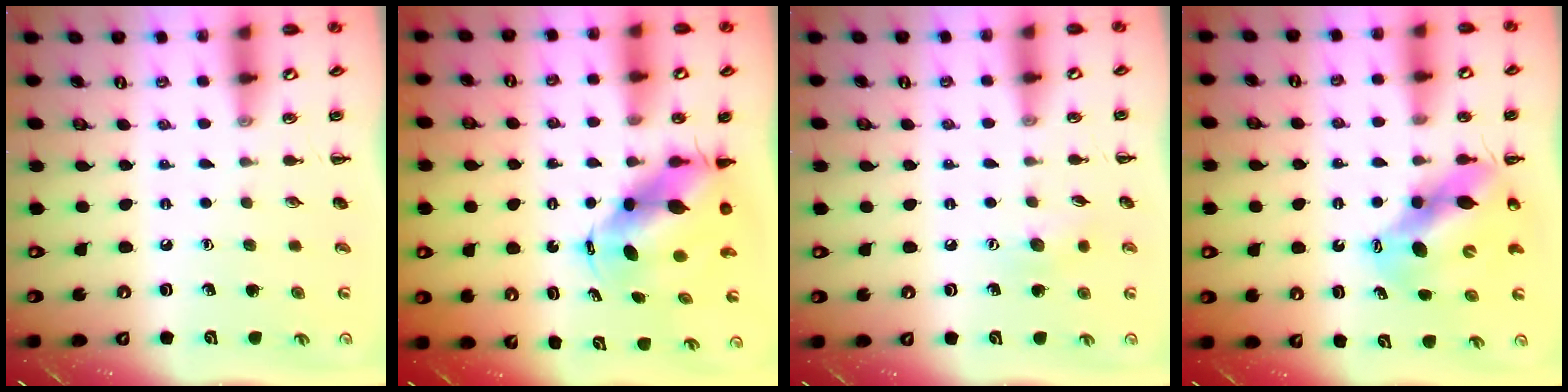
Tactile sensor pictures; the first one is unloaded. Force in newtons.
{"total": 7.7, "press": 7.4, "slide": 2.3}
{"total": 6.5, "press": 6.3, "slide": 1.6}
{"total": 10.9, "press": 10.6, "slide": 2.7}